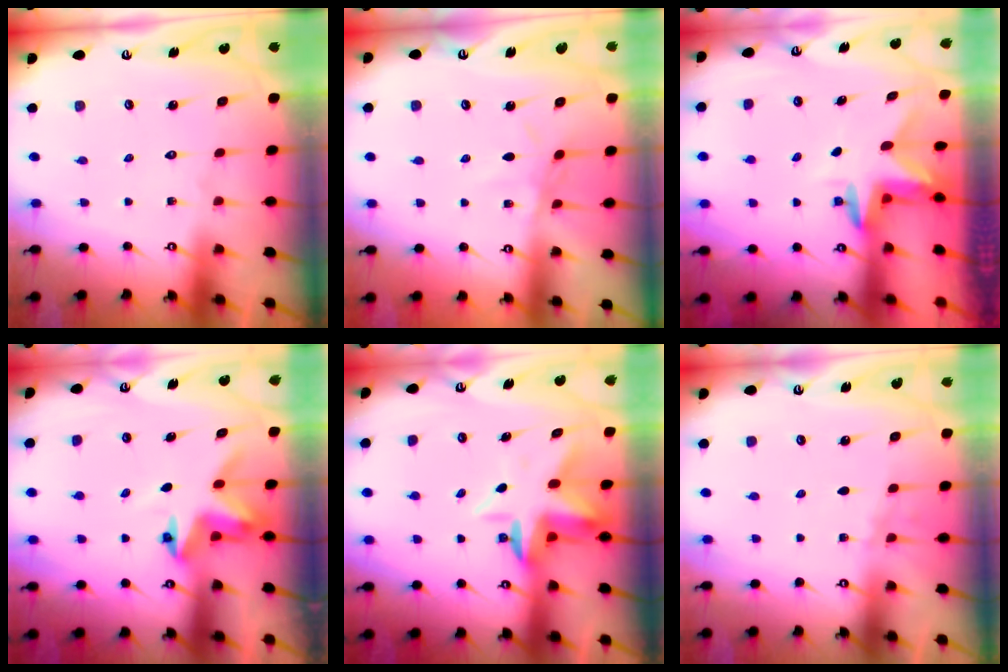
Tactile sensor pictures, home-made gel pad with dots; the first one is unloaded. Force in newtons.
{"total": 2.8, "press": 2.8, "slide": 0.2}
{"total": 3.1, "press": 3.1, "slide": 0.2}
{"total": 3.8, "press": 3.7, "slide": 0.4}
{"total": 5.8, "press": 5.7, "slide": 1.0}
{"total": 2.2, "press": 1.4, "slide": 1.7}